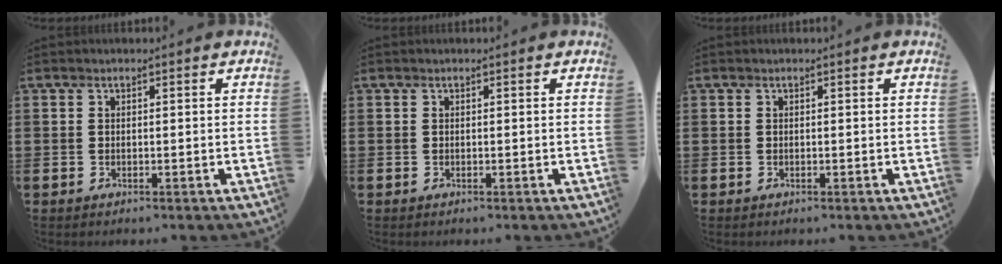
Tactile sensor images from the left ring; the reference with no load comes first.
{"total": 0.0}
{"total": 0.0}